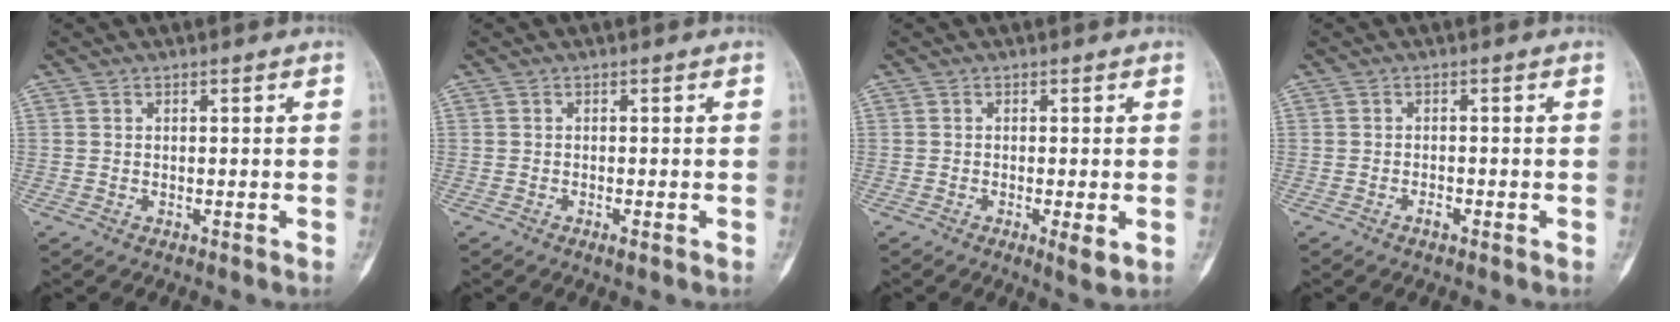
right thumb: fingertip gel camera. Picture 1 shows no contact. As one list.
[{"total": 1.0, "force": [-0.5, 0.2, 0.8], "torque": [-0.014, -0.001, -0.008]}, {"total": 3.1, "force": [-0.8, 0.7, 3.0], "torque": [-0.051, -0.010, -0.013]}, {"total": 1.3, "force": [-0.7, 0.5, 0.9], "torque": [-0.014, 0.004, -0.014]}]